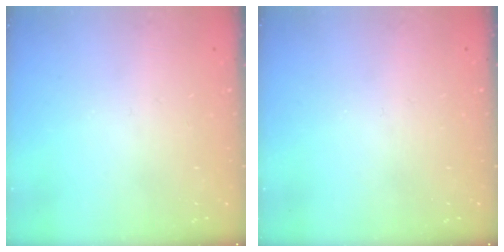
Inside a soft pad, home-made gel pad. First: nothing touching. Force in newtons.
{"total": 0.0}